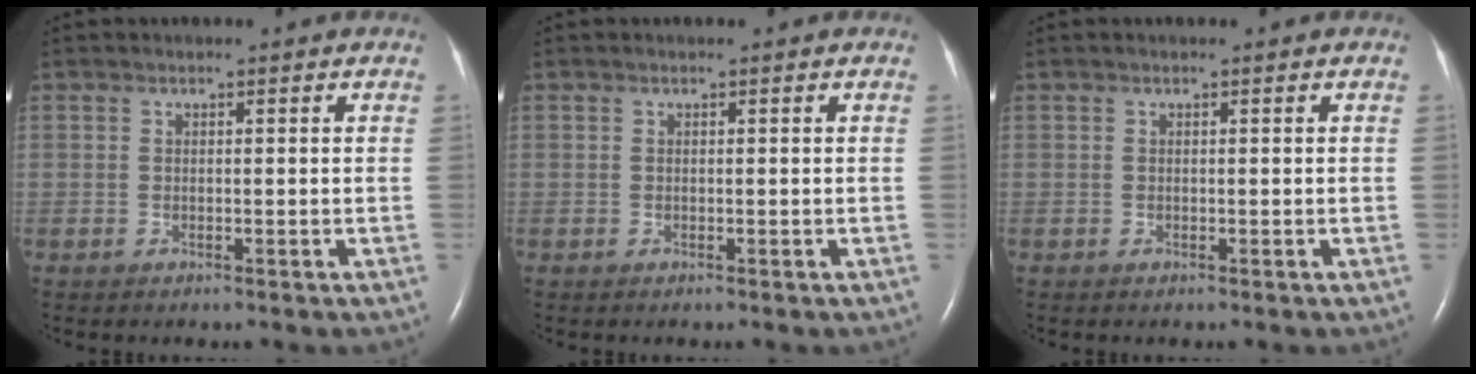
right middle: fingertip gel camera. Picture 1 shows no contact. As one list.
[{"total": 0.0}, {"total": 0.0}]